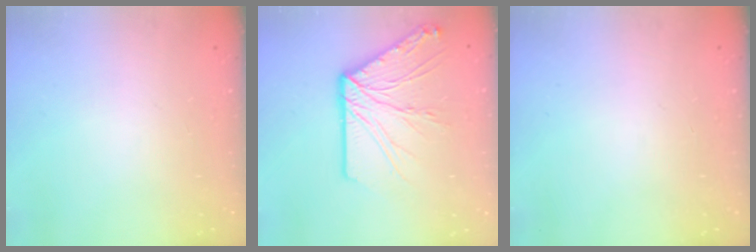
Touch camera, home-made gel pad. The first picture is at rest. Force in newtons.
{"total": 16.4, "press": 16.4, "slide": 1.2}
{"total": 0.0}